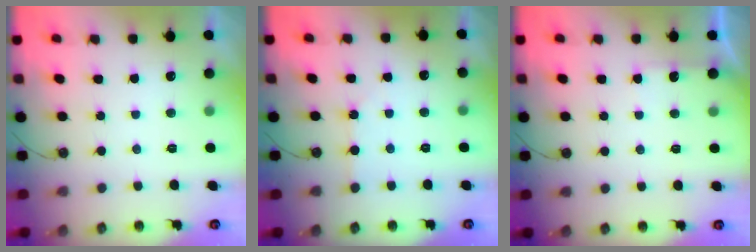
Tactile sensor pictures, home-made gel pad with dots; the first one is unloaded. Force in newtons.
{"total": 1.6, "press": 1.6, "slide": 0.3}
{"total": 3.5, "press": 3.5, "slide": 0.5}